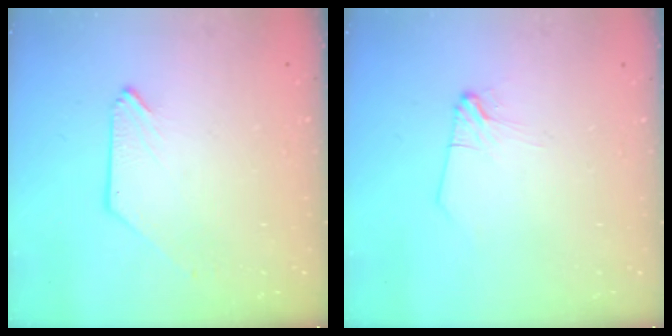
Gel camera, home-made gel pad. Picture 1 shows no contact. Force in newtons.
{"total": 2.5, "press": 2.5, "slide": 0.5}